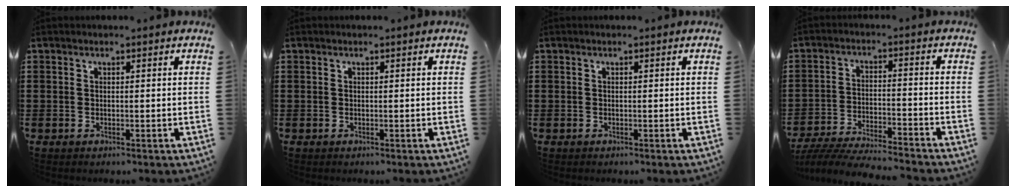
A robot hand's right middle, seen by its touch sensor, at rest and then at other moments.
{"total": 0.0}
{"total": 0.0}
{"total": 6.1, "force": [-5.9, 0.3, 1.5], "torque": [-0.033, 0.000, -0.117]}